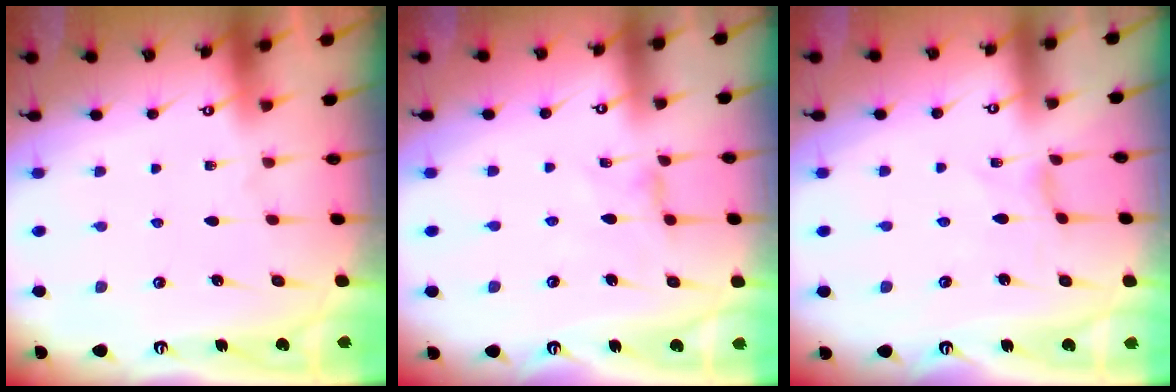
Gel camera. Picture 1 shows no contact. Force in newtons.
{"total": 0.9, "press": 0.8, "slide": 0.3}
{"total": 0.0}